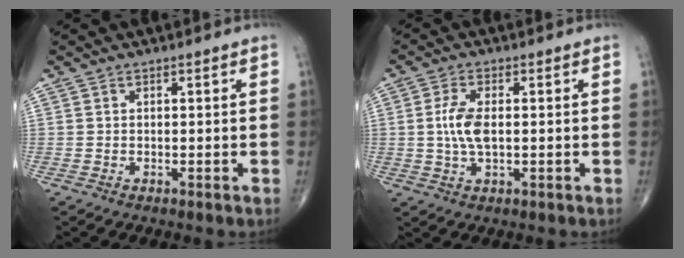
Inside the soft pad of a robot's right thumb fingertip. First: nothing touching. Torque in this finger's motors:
{"motor_torque": [1.14, 1.15, 1.02, -0.42, 0.06]}